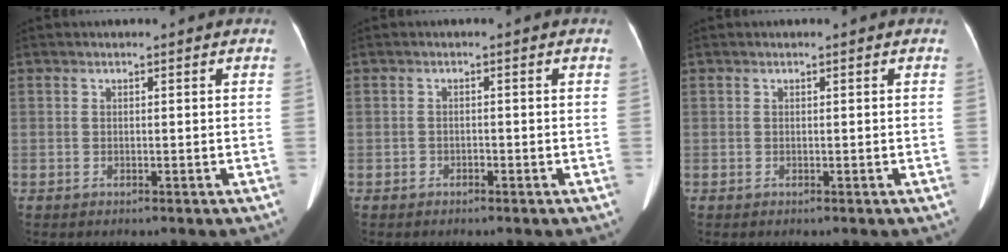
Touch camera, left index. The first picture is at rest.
{"total": 0.8, "force": [-0.6, 0.5, 0.1], "torque": [-0.002, 0.003, -0.014]}
{"total": 0.0}